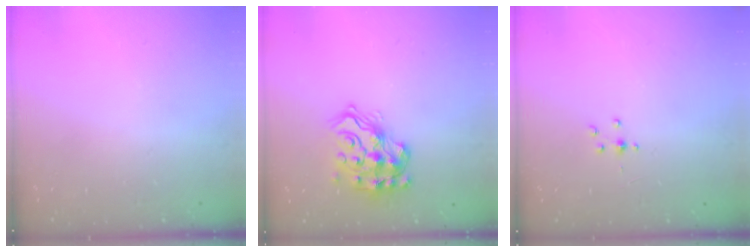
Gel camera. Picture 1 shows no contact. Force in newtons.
{"total": 15.4, "press": 15.2, "slide": 2.0}
{"total": 2.0, "press": 1.9, "slide": 0.5}